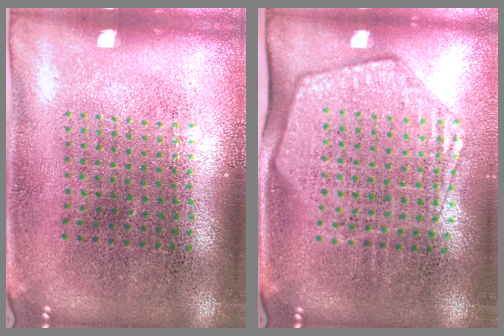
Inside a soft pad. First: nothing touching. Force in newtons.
{"total": 1.9, "press": 1.7, "slide": 0.9}